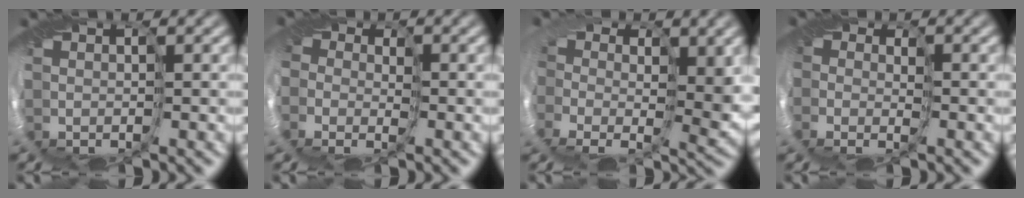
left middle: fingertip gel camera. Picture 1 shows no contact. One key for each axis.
{"total": 3.4, "fx": -0.7, "fy": 3.1, "fz": 1.0, "tx": -0.006, "ty": -0.013, "tz": -0.029}
{"total": 4.3, "fx": -0.1, "fy": 2.8, "fz": 3.2, "tx": -0.046, "ty": -0.034, "tz": -0.009}
{"total": 1.5, "fx": -1.1, "fy": 0.3, "fz": -0.9, "tx": 0.033, "ty": -0.023, "tz": -0.028}